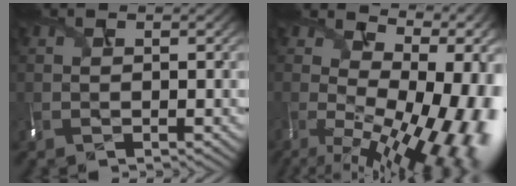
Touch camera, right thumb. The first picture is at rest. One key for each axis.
{"total": 18.4, "fx": -2.1, "fy": 7.7, "fz": 16.6, "tx": -0.185, "ty": -0.012, "tz": 0.018}